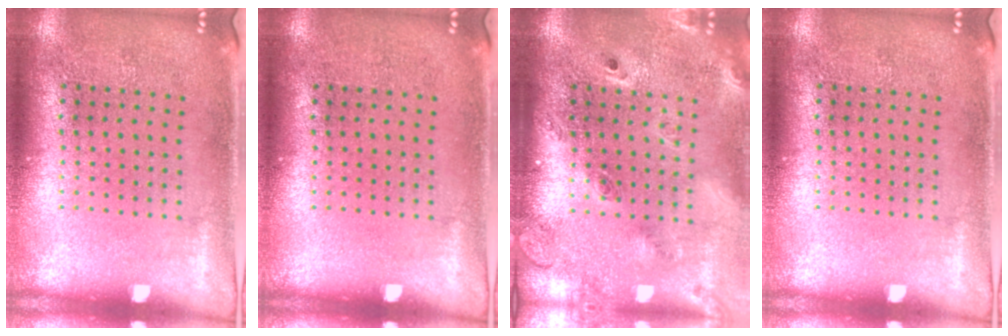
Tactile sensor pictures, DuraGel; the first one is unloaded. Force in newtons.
{"total": 0.0}
{"total": 2.5, "press": 1.8, "slide": 1.7}
{"total": 0.0}